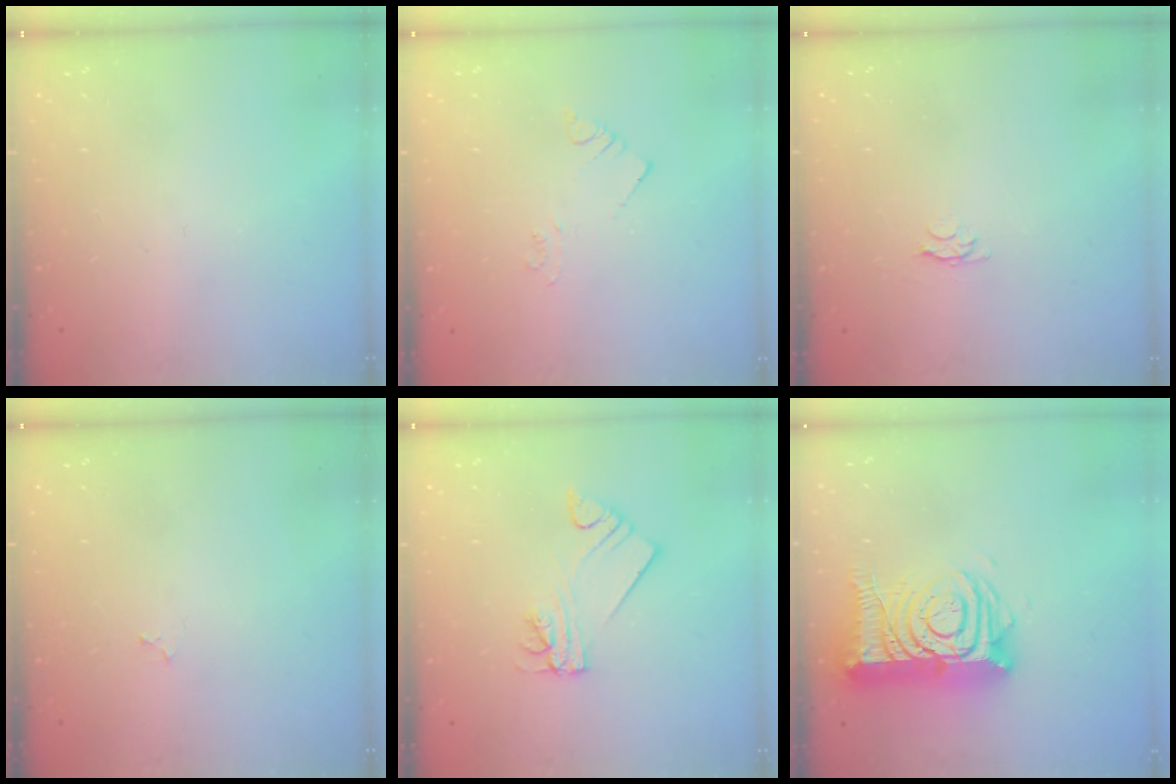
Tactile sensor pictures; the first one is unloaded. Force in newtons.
{"total": 2.1, "press": 2.1, "slide": 0.3}
{"total": 3.3, "press": 3.2, "slide": 0.5}
{"total": 2.3, "press": 2.3, "slide": 0.2}
{"total": 4.5, "press": 4.5, "slide": 0.3}
{"total": 18.4, "press": 18.2, "slide": 2.0}